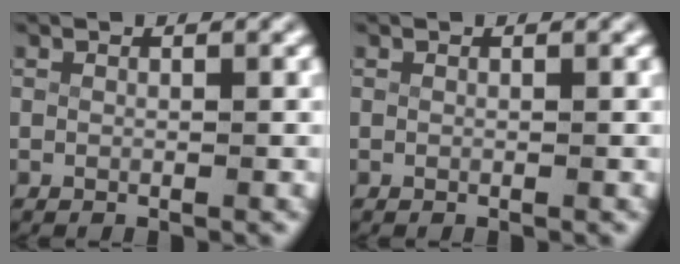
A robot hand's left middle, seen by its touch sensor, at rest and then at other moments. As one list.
[{"total": 0.0}]